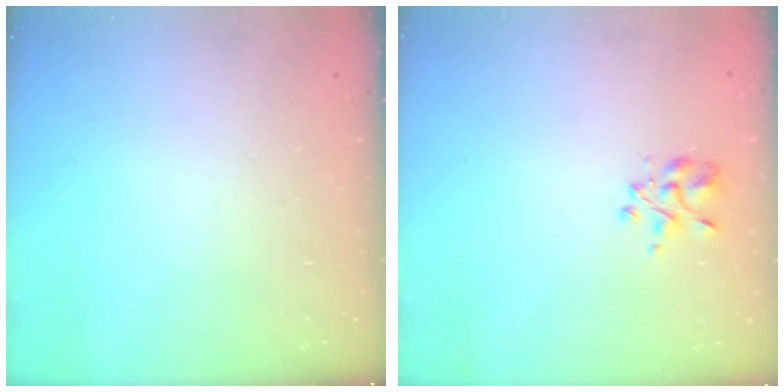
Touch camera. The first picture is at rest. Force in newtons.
{"total": 3.2, "press": 3.0, "slide": 1.1}